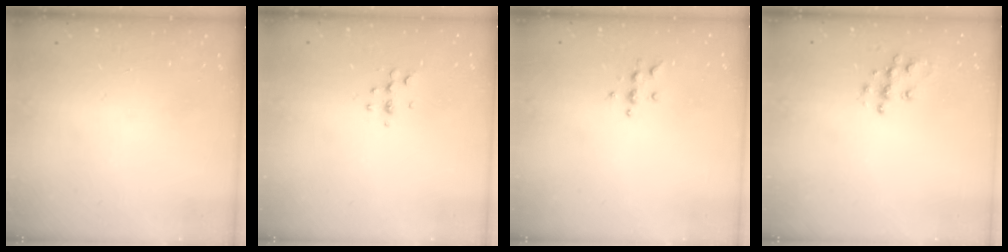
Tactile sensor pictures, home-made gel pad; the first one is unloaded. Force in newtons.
{"total": 5.3, "press": 5.1, "slide": 1.5}
{"total": 5.0, "press": 4.9, "slide": 0.5}
{"total": 8.9, "press": 8.9, "slide": 0.5}